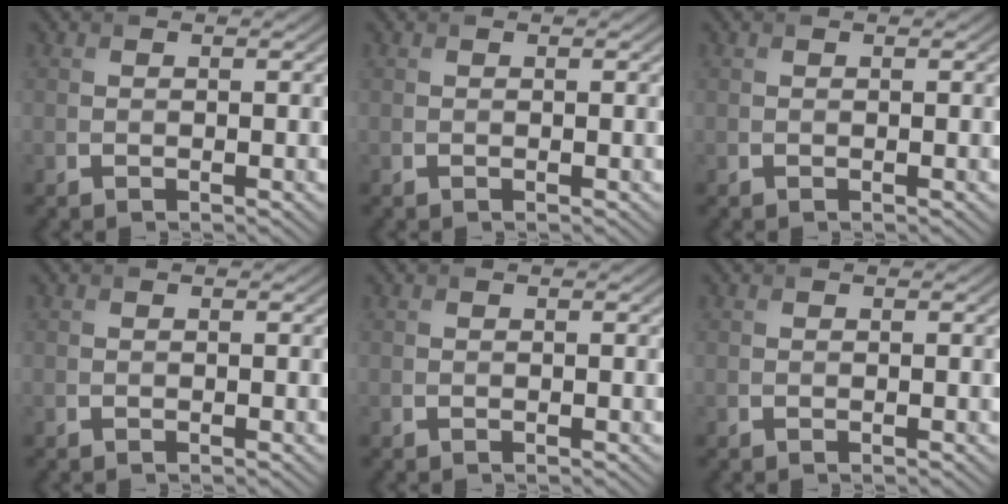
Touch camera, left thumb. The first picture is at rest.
{"total": 0.0}
{"total": 0.0}
{"total": 0.0}
{"total": 0.0}
{"total": 0.0}